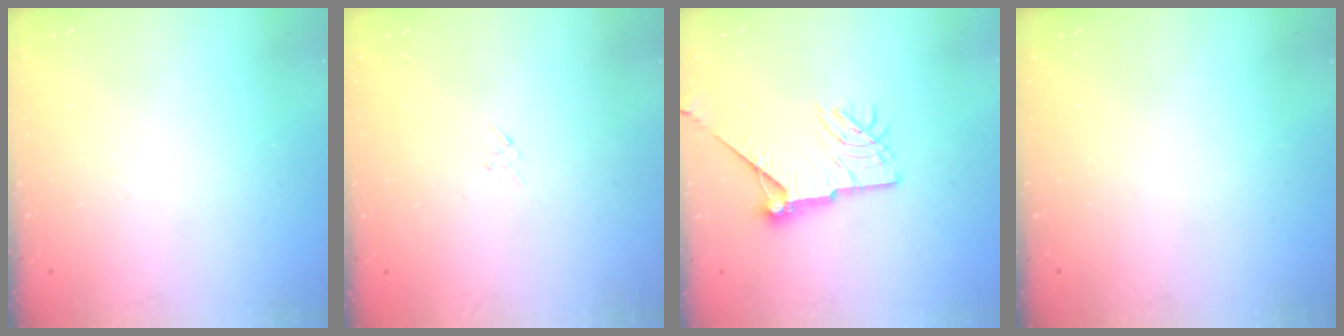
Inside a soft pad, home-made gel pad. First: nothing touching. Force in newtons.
{"total": 1.3, "press": 1.3, "slide": 0.4}
{"total": 12.8, "press": 12.8, "slide": 0.8}
{"total": 0.0}